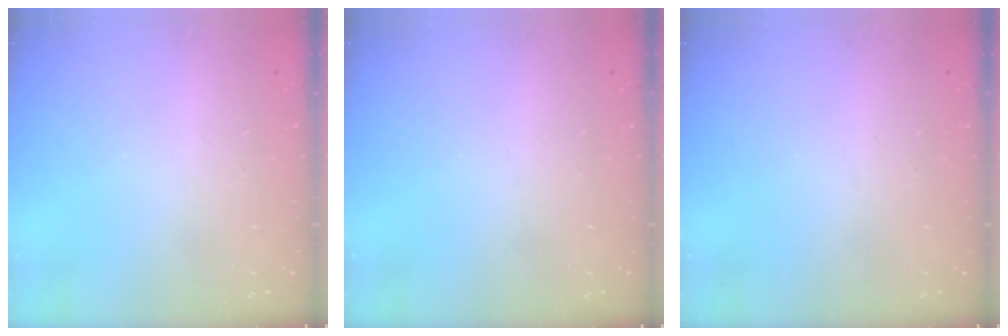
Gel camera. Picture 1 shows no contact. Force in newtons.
{"total": 0.0}
{"total": 0.0}